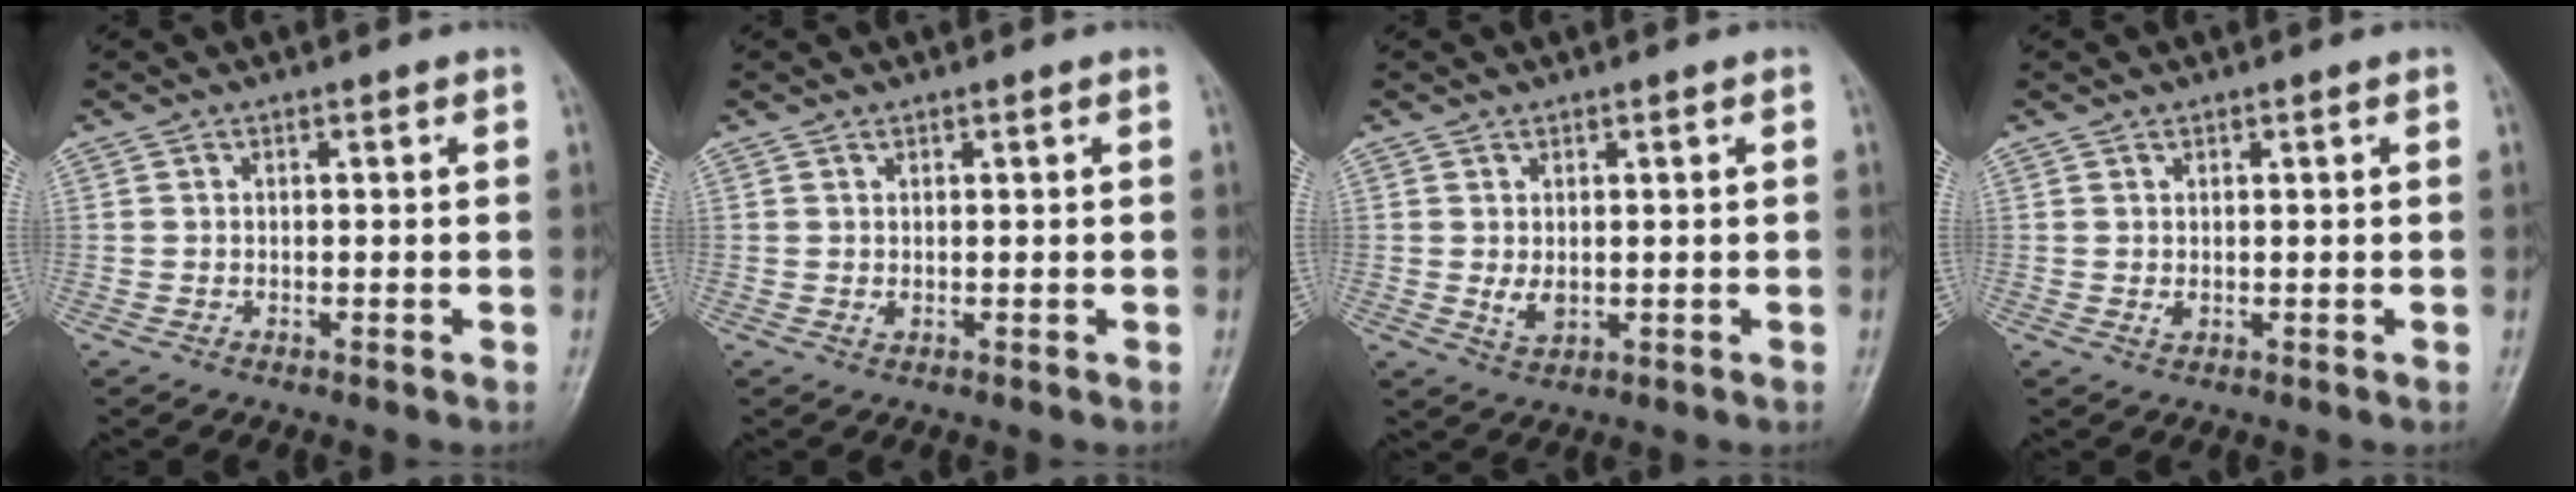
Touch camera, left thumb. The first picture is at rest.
{"total": 0.7, "force": [0.2, 0.5, 0.4], "torque": [-0.001, -0.001, 0.004]}
{"total": 2.8, "force": [0.1, 1.9, 2.1], "torque": [-0.028, -0.009, 0.006]}
{"total": 0.9, "force": [0.2, 0.7, 0.6], "torque": [-0.004, -0.003, 0.005]}